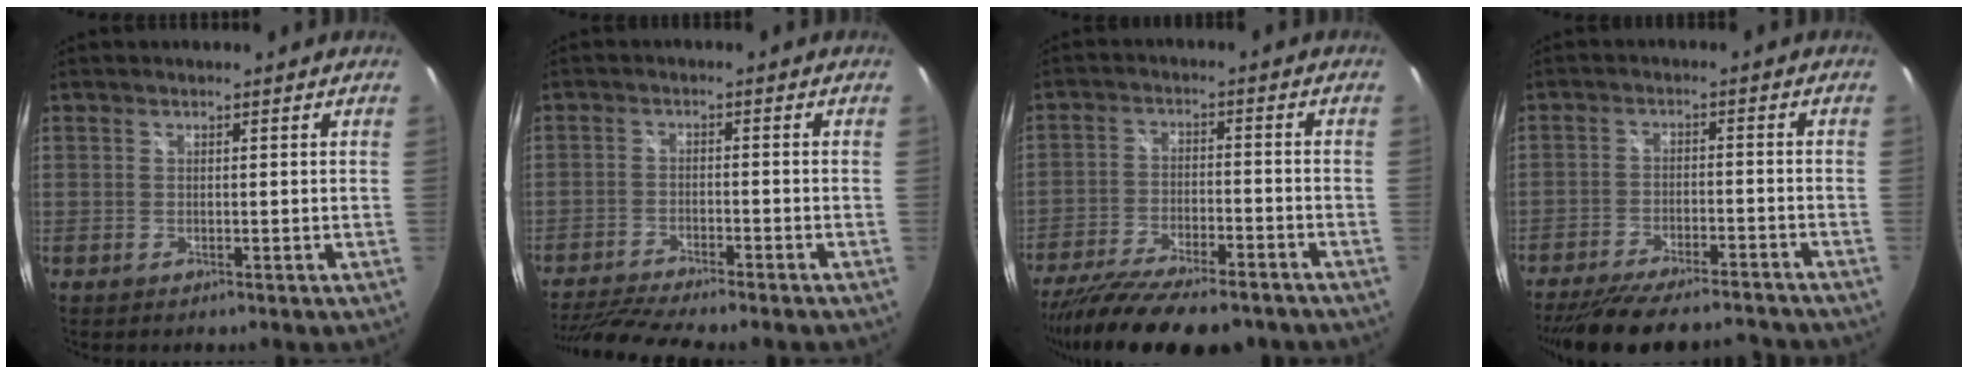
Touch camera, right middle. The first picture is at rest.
{"total": 10.8, "force": [-9.6, 0.7, 4.9], "torque": [-0.119, -0.021, -0.161]}
{"total": 18.8, "force": [-15.4, 4.7, 9.6], "torque": [-0.189, -0.044, -0.240]}
{"total": 18.6, "force": [-16.2, 4.4, 8.0], "torque": [-0.161, -0.017, -0.229]}